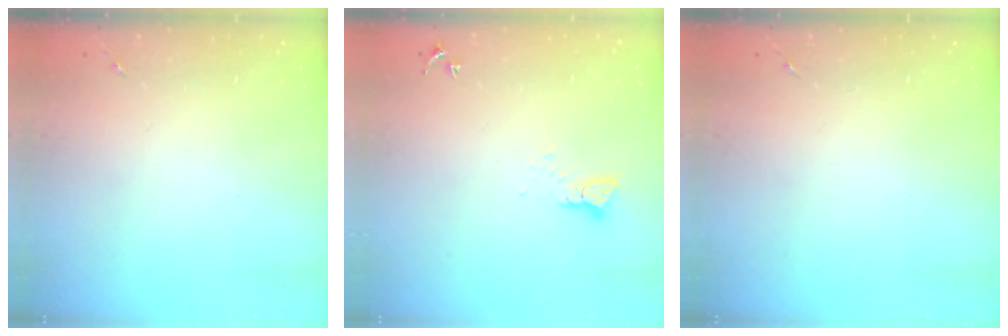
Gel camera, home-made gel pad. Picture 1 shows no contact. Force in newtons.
{"total": 3.2, "press": 3.2, "slide": 0.4}
{"total": 0.0}